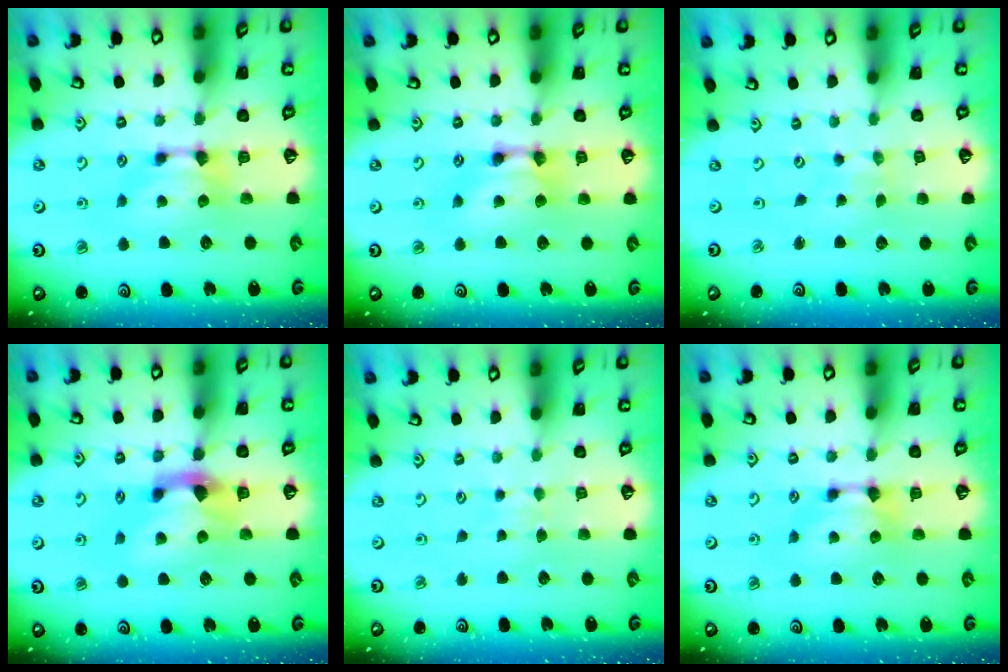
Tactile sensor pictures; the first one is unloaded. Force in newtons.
{"total": 1.8, "press": 1.8, "slide": 0.1}
{"total": 3.9, "press": 3.9, "slide": 0.0}
{"total": 2.9, "press": 2.6, "slide": 1.5}
{"total": 3.8, "press": 3.8, "slide": 0.4}
{"total": 0.0}